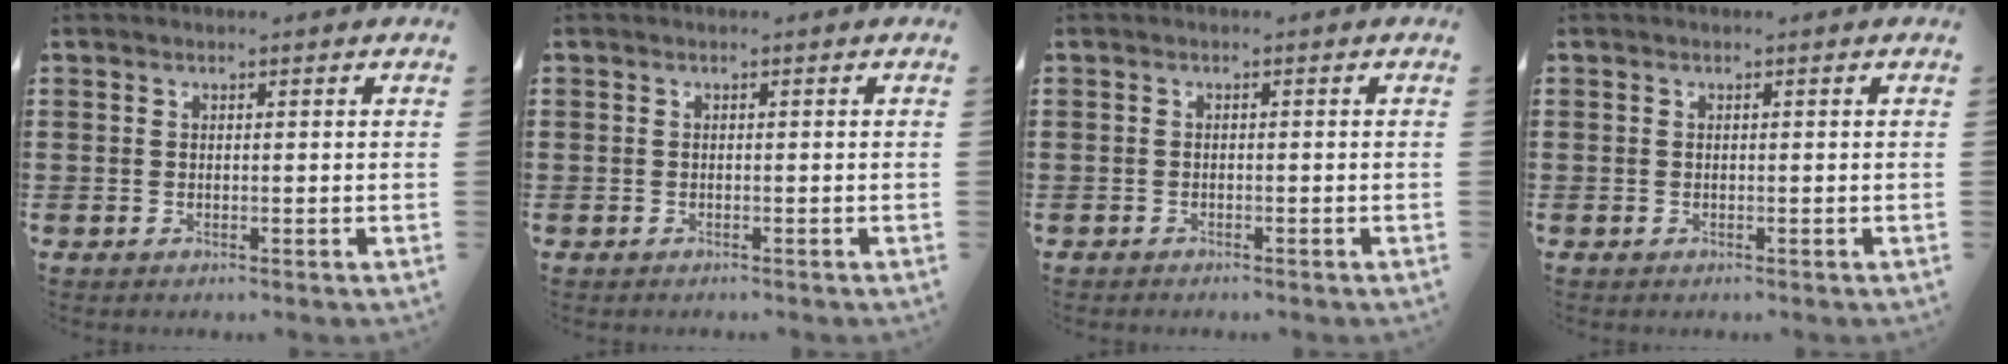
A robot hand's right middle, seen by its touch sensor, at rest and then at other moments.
{"total": 0.5, "force": [-0.5, 0.3, -0.1], "torque": [0.003, 0.004, -0.012]}
{"total": 0.7, "force": [-0.7, 0.1, 0.0], "torque": [-0.001, 0.001, -0.014]}
{"total": 0.0}